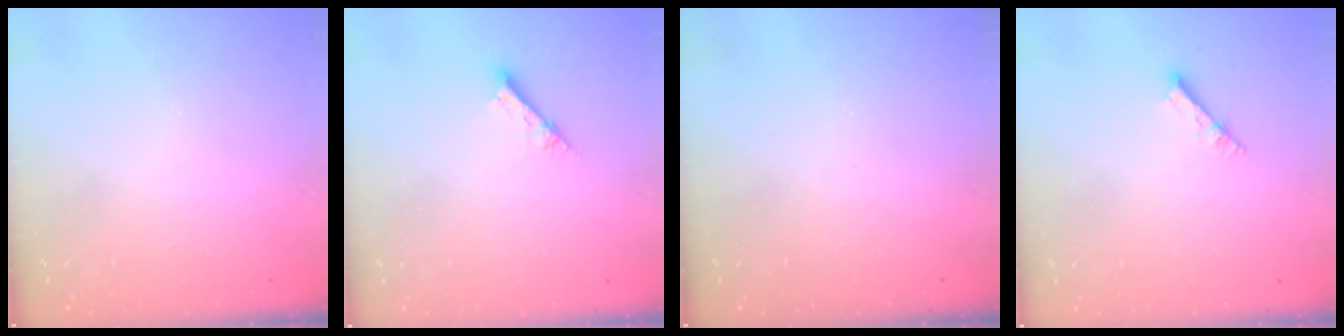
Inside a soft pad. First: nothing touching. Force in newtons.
{"total": 2.6, "press": 2.6, "slide": 0.2}
{"total": 0.0}
{"total": 2.7, "press": 2.7, "slide": 0.3}